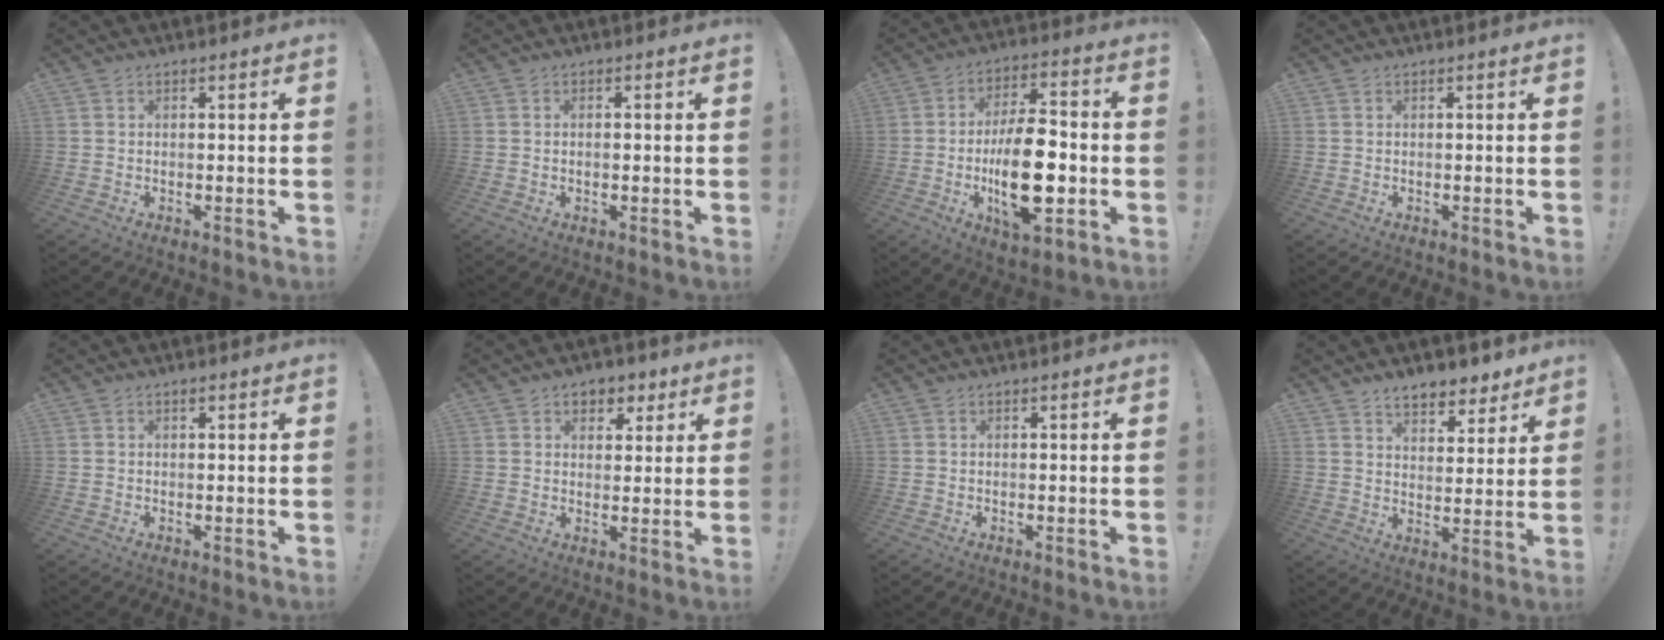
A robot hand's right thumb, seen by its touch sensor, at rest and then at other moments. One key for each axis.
{"total": 0.6, "fx": -0.2, "fy": 0.1, "fz": 0.6, "tx": -0.006, "ty": -0.001, "tz": -0.005}
{"total": 18.8, "fx": -3.7, "fy": 8.8, "fz": 16.2, "tx": -0.285, "ty": 0.006, "tz": -0.058}
{"total": 0.0}
{"total": 0.5, "fx": 0.4, "fy": 0.2, "fz": 0.3, "tx": -0.004, "ty": -0.001, "tz": 0.007}
{"total": 5.8, "fx": 3.0, "fy": 4.5, "fz": 2.0, "tx": -0.014, "ty": -0.017, "tz": 0.054}
{"total": 0.0}
{"total": 8.1, "fx": 6.4, "fy": 3.8, "fz": 3.0, "tx": -0.041, "ty": -0.039, "tz": 0.117}